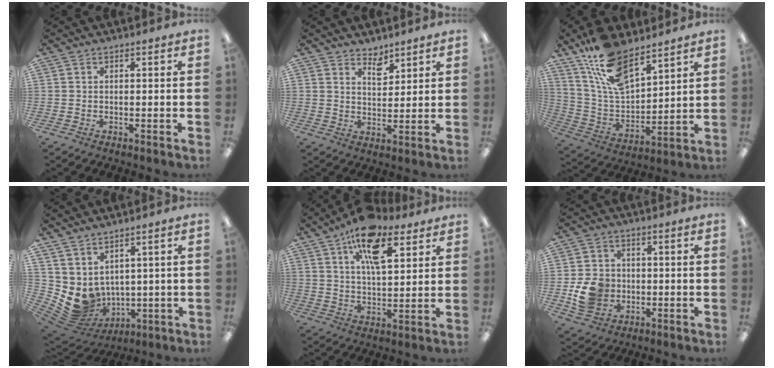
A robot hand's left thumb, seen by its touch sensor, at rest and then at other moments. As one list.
[{"total": 4.6, "force": [4.1, 1.9, 1.2], "torque": [-0.002, -0.030, 0.070]}, {"total": 16.1, "force": [11.5, 6.8, 9.1], "torque": [-0.199, -0.054, 0.210]}, {"total": 6.9, "force": [1.8, 6.3, 2.2], "torque": [-0.063, -0.039, 0.047]}, {"total": 15.1, "force": [8.6, 7.0, 10.2], "torque": [-0.164, -0.025, 0.147]}, {"total": 8.9, "force": [-1.6, 7.9, 3.9], "torque": [-0.083, 0.015, -0.025]}]